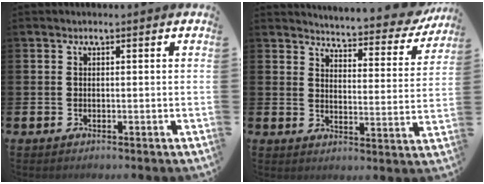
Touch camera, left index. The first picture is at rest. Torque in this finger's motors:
{"motor_torque": [1.01, -1.12, 0.53, 0.05]}